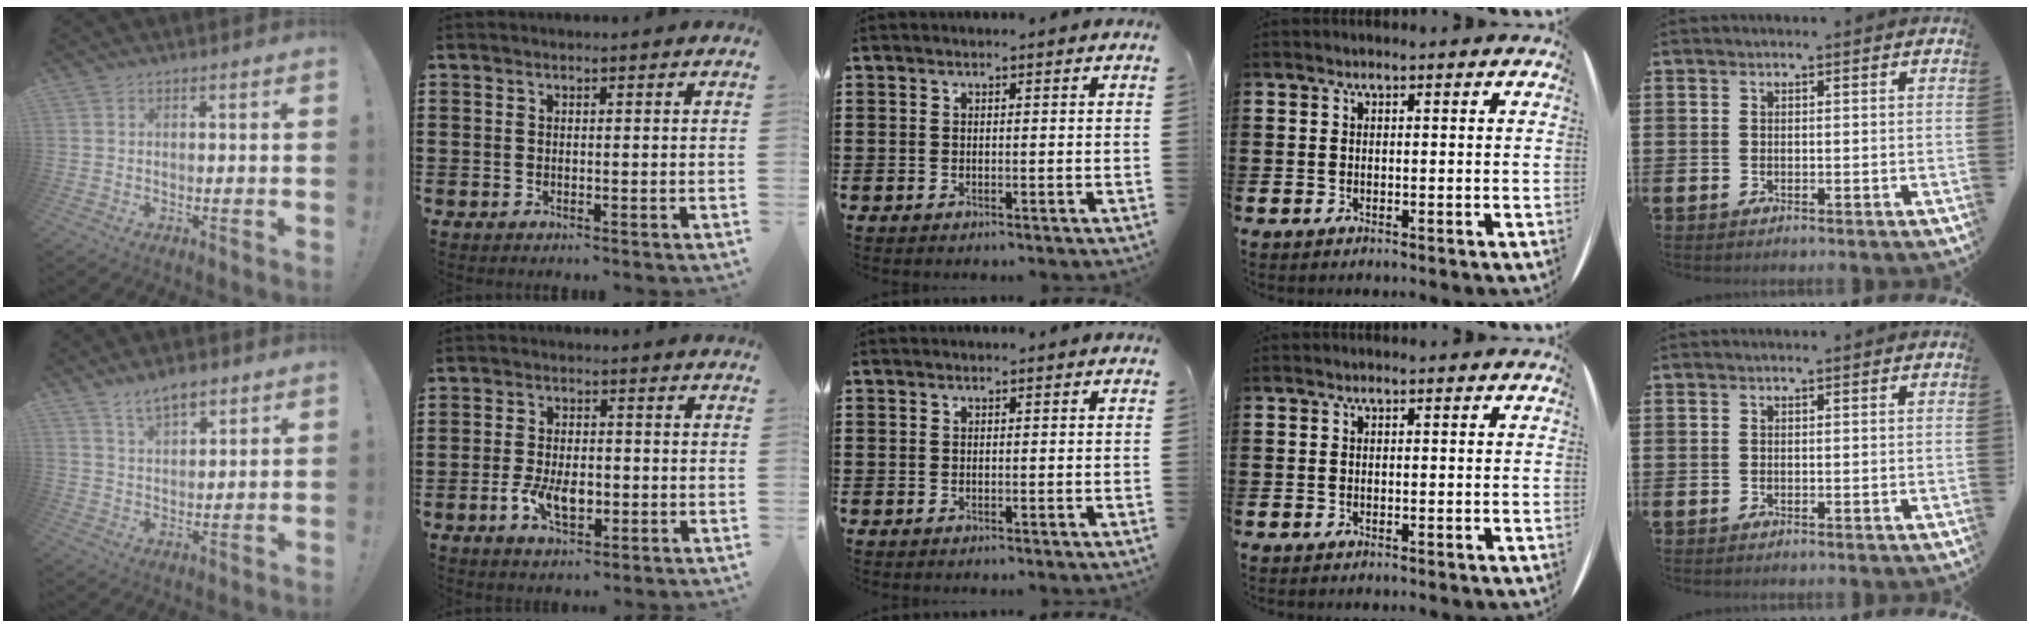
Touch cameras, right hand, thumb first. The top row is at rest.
{"thumb": {"total": 6.8, "force": [4.9, 3.2, 3.6], "torque": [-0.055, -0.022, 0.088]}, "index": {"total": 5.8, "force": [-1.6, 3.1, 4.6], "torque": [-0.083, 0.004, -0.031]}}